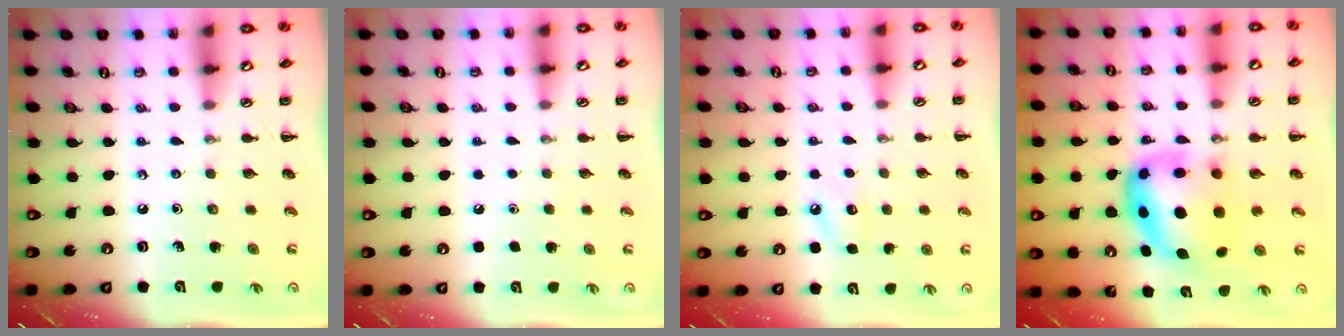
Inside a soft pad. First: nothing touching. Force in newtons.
{"total": 1.8, "press": 1.7, "slide": 0.1}
{"total": 6.6, "press": 6.3, "slide": 1.8}
{"total": 8.7, "press": 8.3, "slide": 2.3}